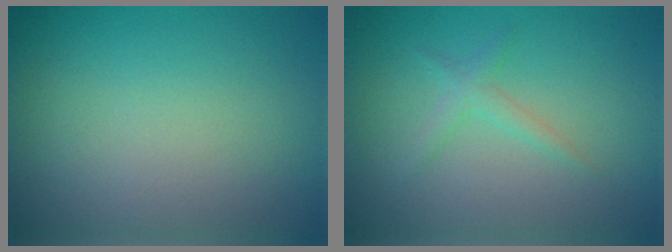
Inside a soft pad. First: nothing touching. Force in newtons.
{"total": 1.3, "press": 1.3, "slide": 0.1}